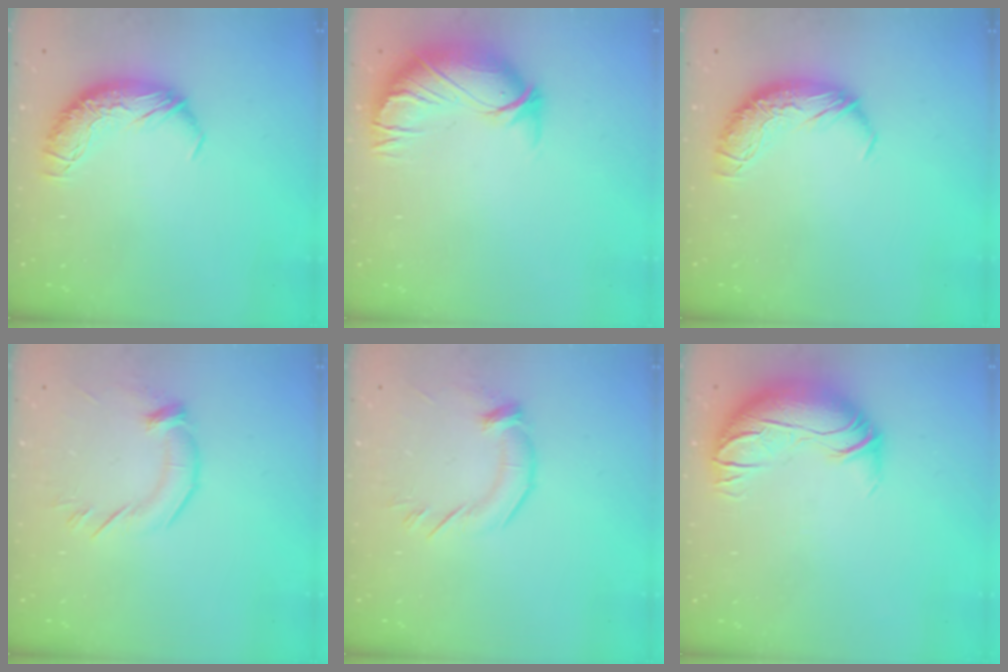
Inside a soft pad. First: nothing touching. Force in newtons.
{"total": 2.5, "press": 1.3, "slide": 2.1}
{"total": 0.0}
{"total": 1.9, "press": 1.6, "slide": 1.1}
{"total": 1.9, "press": 1.6, "slide": 1.1}
{"total": 2.7, "press": 0.5, "slide": 2.7}